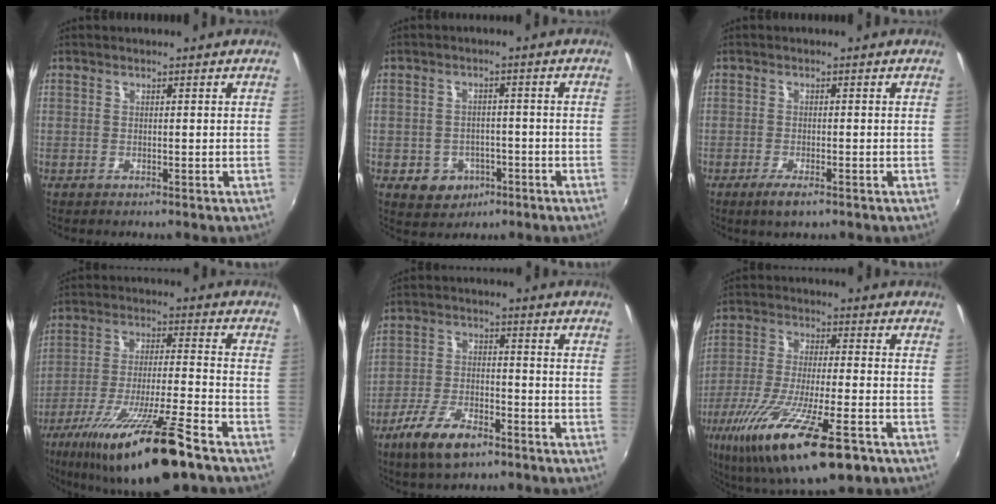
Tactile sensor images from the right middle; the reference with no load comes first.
{"total": 6.3, "force": [-2.6, 5.4, 2.1], "torque": [-0.059, 0.009, -0.024]}
{"total": 3.2, "force": [-2.0, 0.8, 2.4], "torque": [-0.052, -0.011, -0.037]}
{"total": 20.3, "force": [-13.8, 1.9, 14.8], "torque": [-0.271, -0.041, -0.229]}
{"total": 9.9, "force": [-6.5, 3.7, 6.5], "torque": [-0.147, -0.009, -0.121]}
{"total": 23.1, "force": [-12.9, 5.2, 18.5], "torque": [-0.354, -0.071, -0.222]}